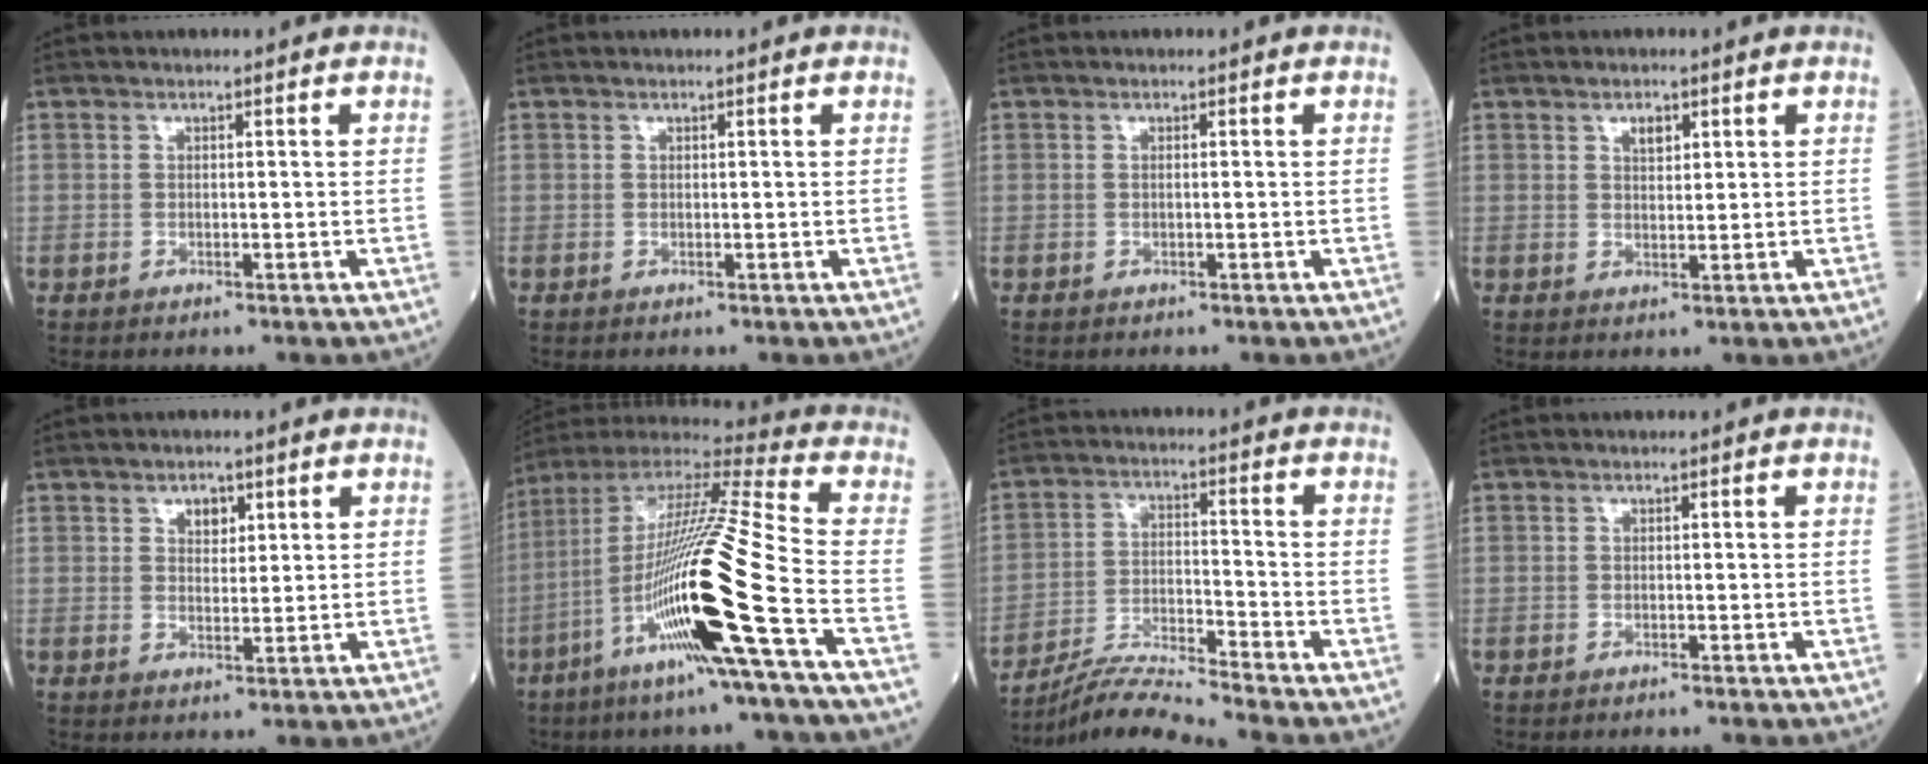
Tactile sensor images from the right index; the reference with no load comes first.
{"total": 0.0}
{"total": 0.0}
{"total": 2.1, "force": [1.2, 1.0, 1.5], "torque": [-0.023, 0.000, 0.020]}
{"total": 2.7, "force": [1.4, 1.6, 1.6], "torque": [-0.020, 0.000, 0.022]}
{"total": 22.3, "force": [-8.0, -1.1, 20.8], "torque": [-0.422, -0.031, -0.162]}
{"total": 8.2, "force": [-7.8, -1.9, 1.7], "torque": [-0.037, -0.008, -0.147]}
{"total": 1.2, "force": [-1.2, 0.1, 0.3], "torque": [-0.007, -0.001, -0.016]}